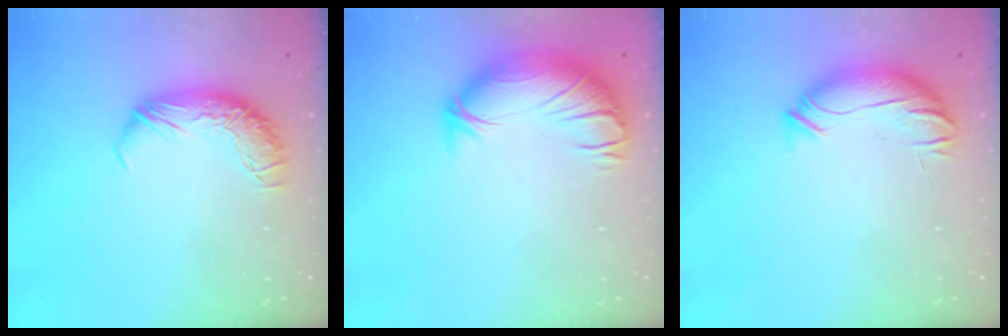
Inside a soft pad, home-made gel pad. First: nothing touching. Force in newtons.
{"total": 3.2, "press": 0.5, "slide": 3.2}
{"total": 4.2, "press": 3.8, "slide": 1.9}